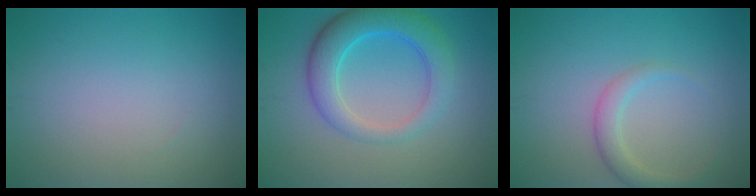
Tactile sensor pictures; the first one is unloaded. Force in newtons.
{"total": 5.5, "press": 5.5, "slide": 0.2}
{"total": 2.4, "press": 2.4, "slide": 0.2}